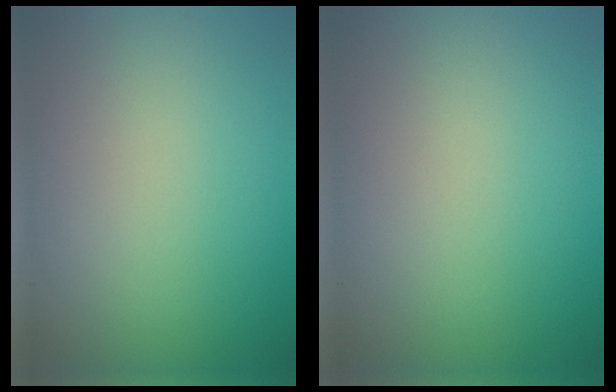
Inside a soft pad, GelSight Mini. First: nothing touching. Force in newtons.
{"total": 0.0}